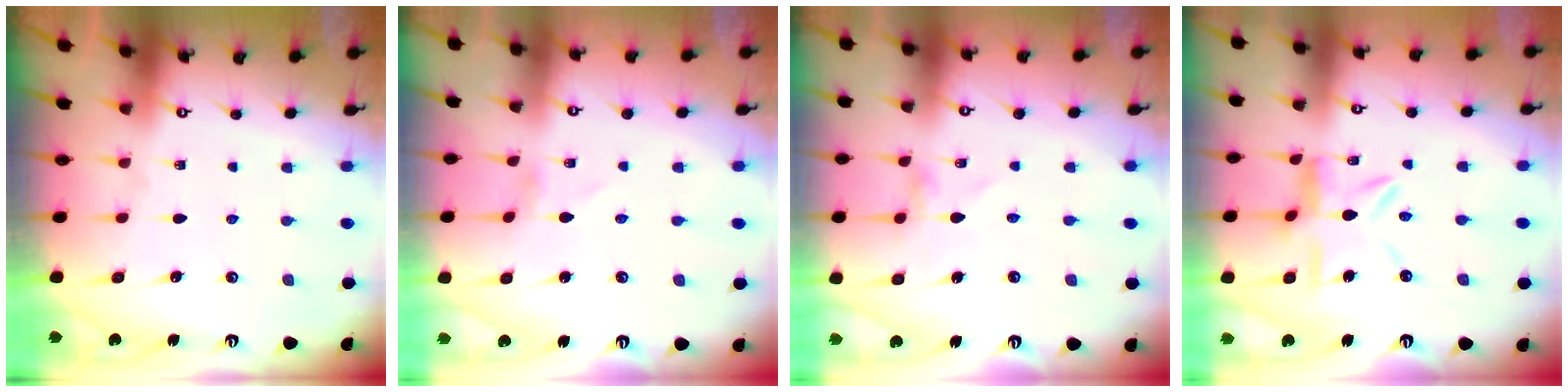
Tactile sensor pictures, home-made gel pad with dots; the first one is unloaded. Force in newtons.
{"total": 1.4, "press": 1.4, "slide": 0.1}
{"total": 0.0}
{"total": 9.4, "press": 9.4, "slide": 0.8}